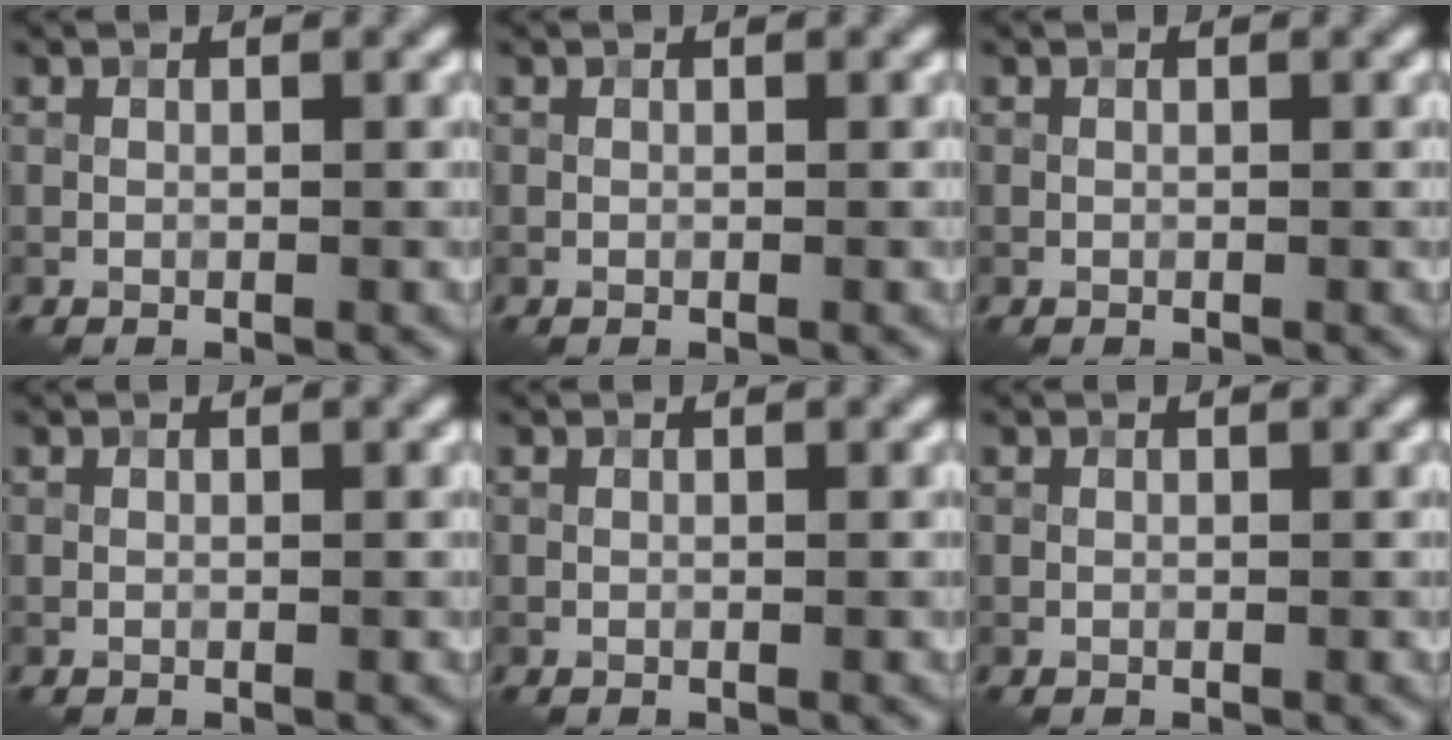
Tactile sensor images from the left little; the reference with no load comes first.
{"total": 0.0}
{"total": 0.0}
{"total": 0.0}
{"total": 0.0}
{"total": 0.0}